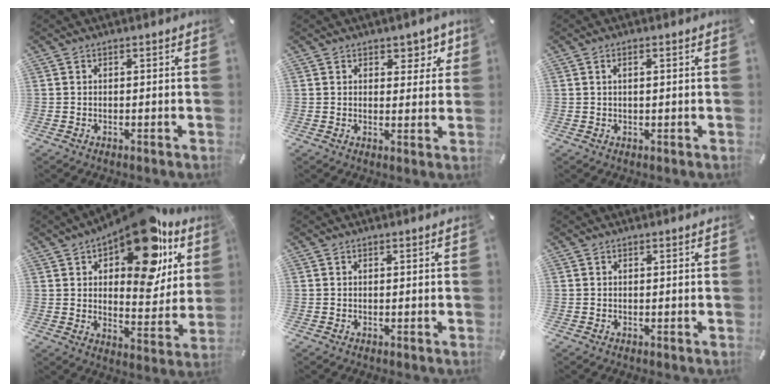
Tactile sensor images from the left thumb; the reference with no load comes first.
{"total": 4.9, "force": [2.9, 3.3, 2.1], "torque": [-0.004, -0.019, 0.043]}
{"total": 1.4, "force": [0.3, 0.4, 1.3], "torque": [-0.024, 0.002, 0.005]}
{"total": 21.5, "force": [12.8, 10.1, 13.9], "torque": [-0.194, -0.083, 0.214]}
{"total": 0.0}
{"total": 0.0}